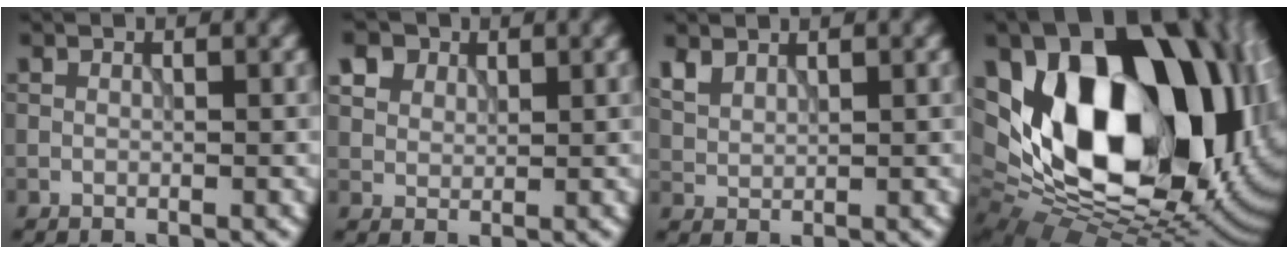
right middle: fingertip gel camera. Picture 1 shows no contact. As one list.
[{"total": 5.1, "force": [3.1, 3.4, 2.3], "torque": [-0.070, 0.003, 0.053]}, {"total": 2.2, "force": [1.5, 1.1, 1.0], "torque": [-0.030, 0.004, 0.035]}, {"total": 20.7, "force": [2.4, 13.4, 15.6], "torque": [-0.259, -0.011, 0.057]}]